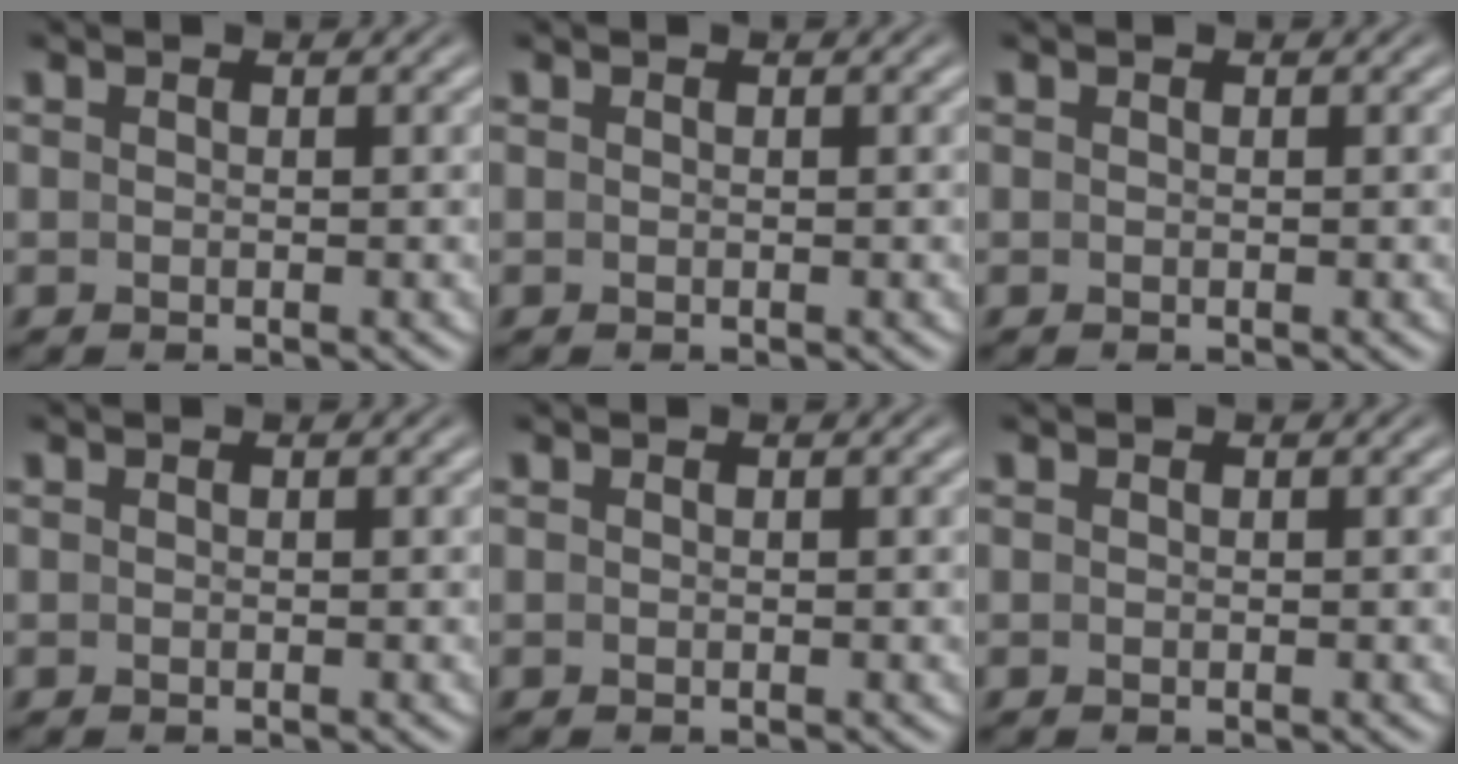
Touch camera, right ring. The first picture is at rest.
{"total": 0.0}
{"total": 0.0}
{"total": 0.0}
{"total": 0.0}
{"total": 0.0}